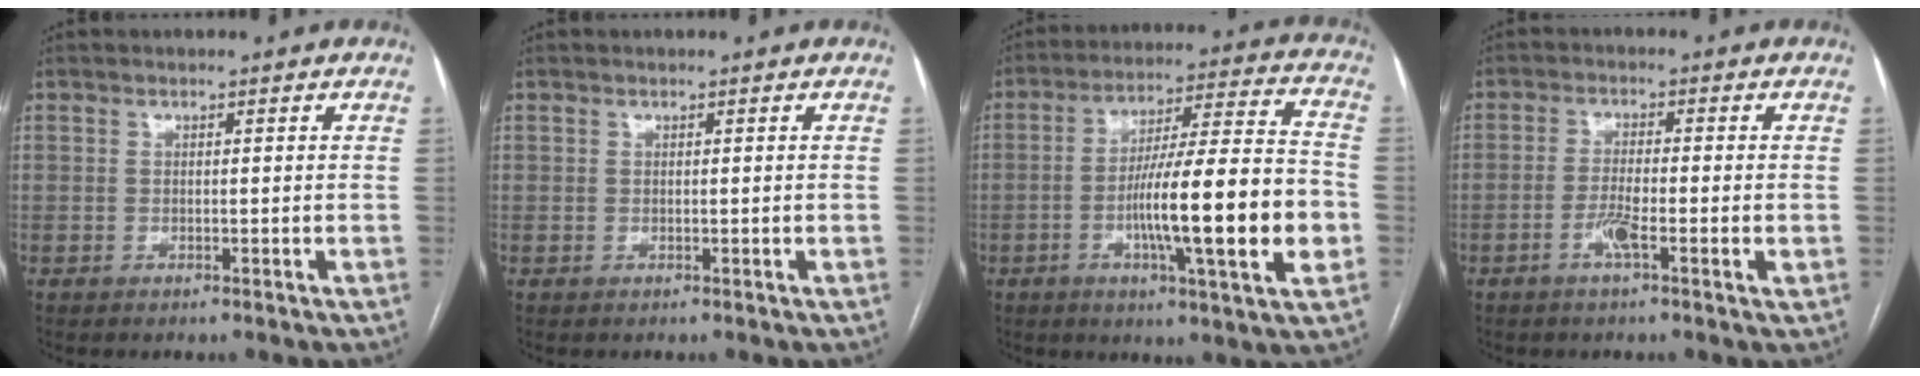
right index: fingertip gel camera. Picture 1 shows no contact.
{"total": 0.0}
{"total": 18.9, "force": [-4.3, 0.9, 18.4], "torque": [-0.286, 0.004, -0.066]}
{"total": 4.5, "force": [-1.7, 0.5, 4.1], "torque": [-0.076, -0.001, -0.032]}